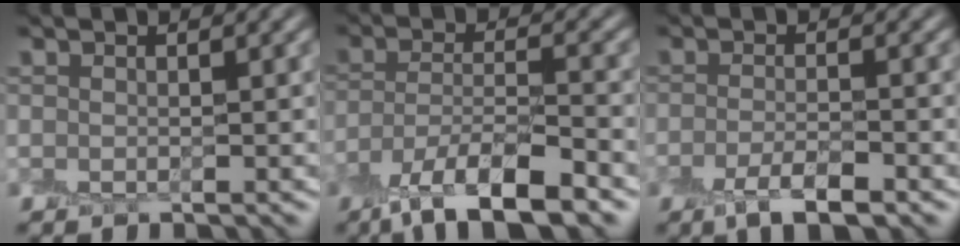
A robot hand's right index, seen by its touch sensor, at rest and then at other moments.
{"total": 8.6, "force": [-5.7, 2.4, 6.0], "torque": [-0.105, -0.008, -0.110]}
{"total": 3.4, "force": [-1.9, 0.8, 2.8], "torque": [-0.054, -0.001, -0.039]}